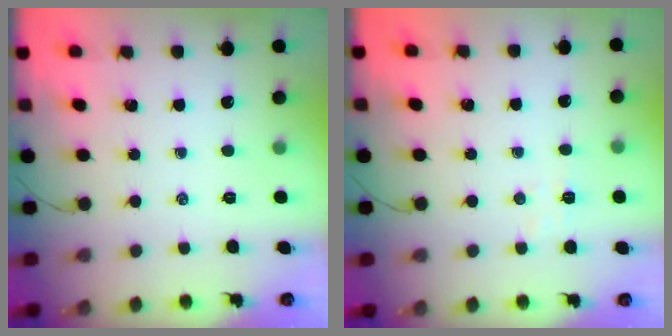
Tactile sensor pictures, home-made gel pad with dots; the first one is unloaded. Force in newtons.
{"total": 3.0, "press": 2.9, "slide": 0.8}